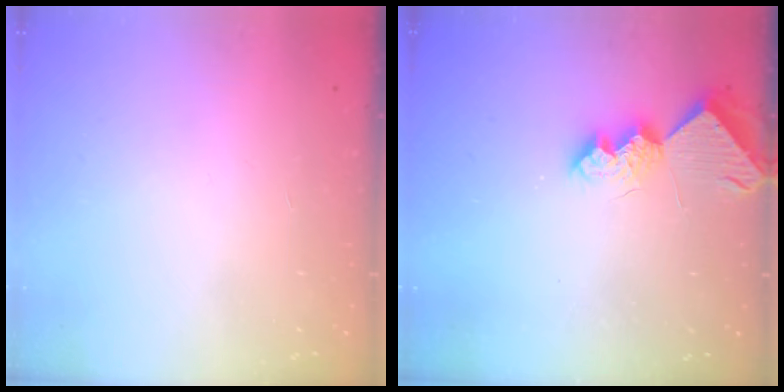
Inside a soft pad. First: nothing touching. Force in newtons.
{"total": 9.1, "press": 9.1, "slide": 0.5}